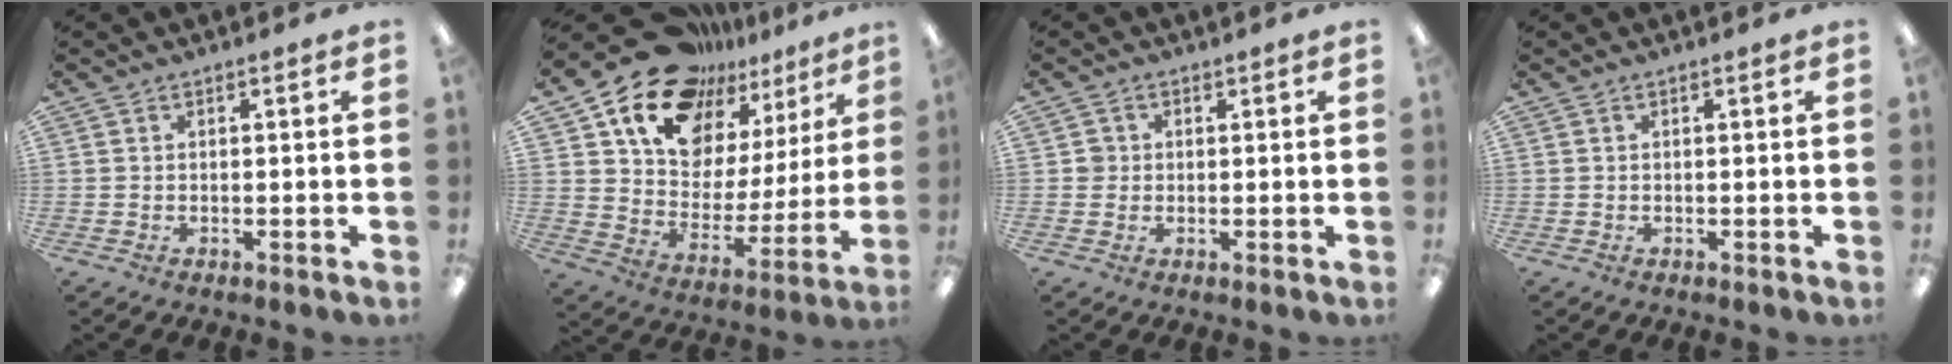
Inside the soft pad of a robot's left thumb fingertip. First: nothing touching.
{"total": 16.1, "force": [13.0, 8.5, 4.1], "torque": [-0.105, -0.107, 0.236]}
{"total": 2.2, "force": [0.3, 2.2, 0.4], "torque": [-0.001, 0.002, 0.001]}
{"total": 0.0}